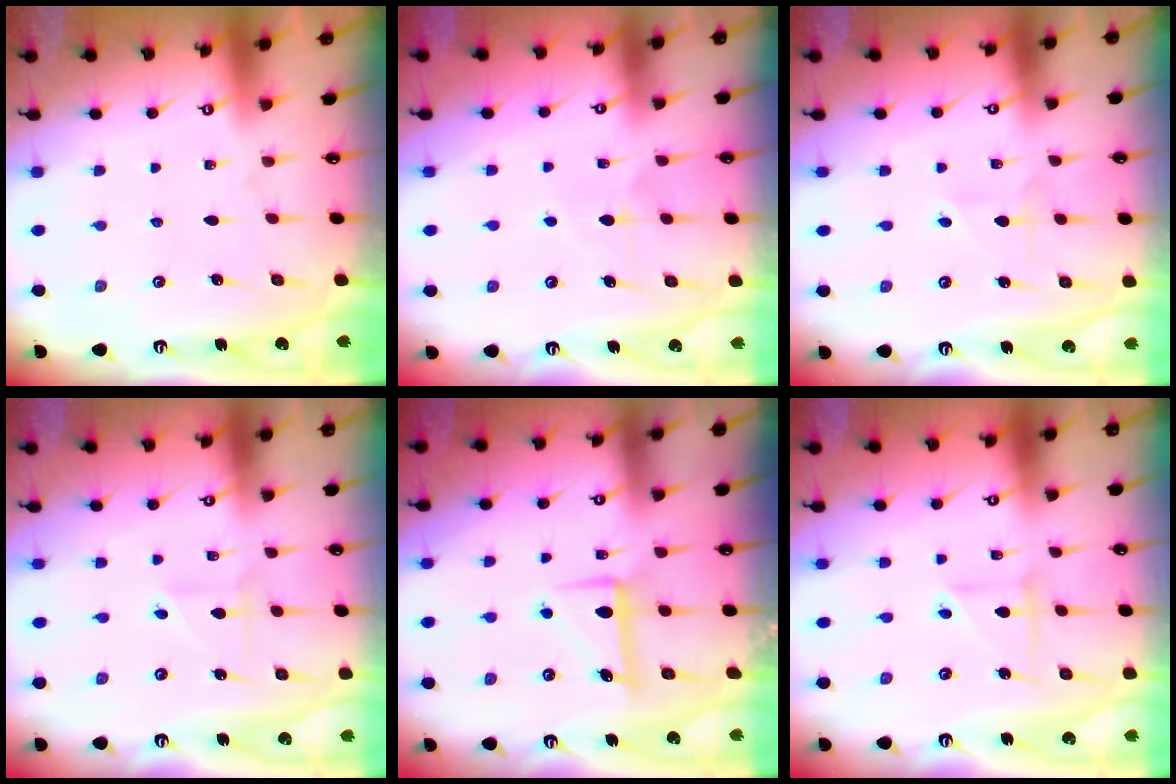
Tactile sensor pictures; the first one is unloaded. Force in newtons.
{"total": 4.9, "press": 4.9, "slide": 0.1}
{"total": 2.5, "press": 2.5, "slide": 0.3}
{"total": 2.3, "press": 2.2, "slide": 0.9}
{"total": 6.7, "press": 6.7, "slide": 0.3}
{"total": 3.3, "press": 3.3, "slide": 0.3}